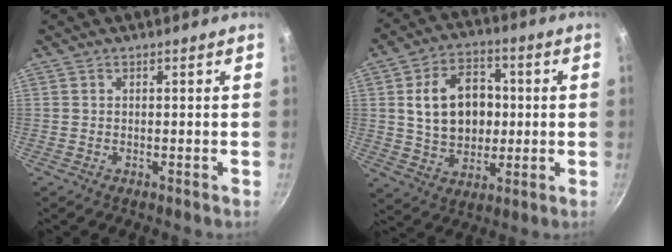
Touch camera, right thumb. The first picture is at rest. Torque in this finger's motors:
{"motor_torque": [1.38, 1.38, 0.68, -0.52, 0.28]}